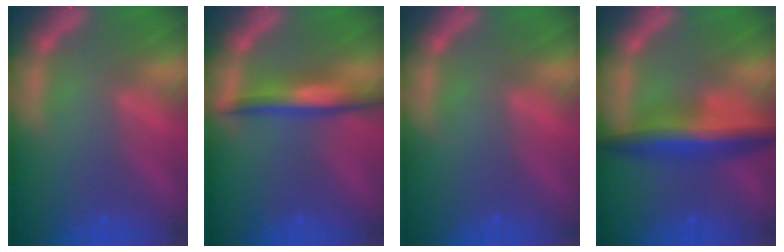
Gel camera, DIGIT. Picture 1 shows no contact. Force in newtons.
{"total": 4.5}
{"total": 0.0}
{"total": 6.5}